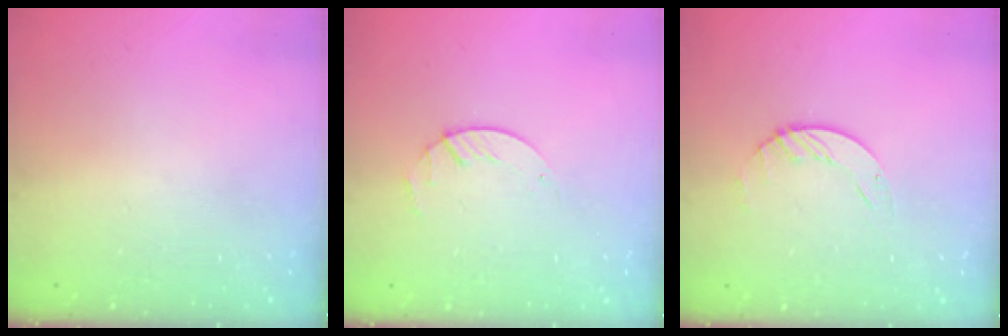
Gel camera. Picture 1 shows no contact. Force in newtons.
{"total": 1.8, "press": 1.8, "slide": 0.2}
{"total": 1.9, "press": 1.9, "slide": 0.2}